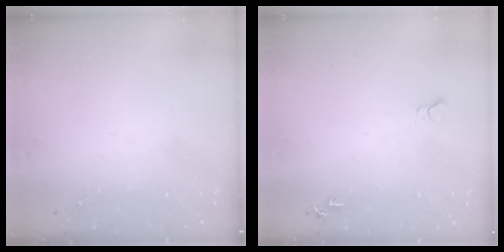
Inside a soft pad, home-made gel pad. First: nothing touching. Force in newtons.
{"total": 5.7, "press": 5.7, "slide": 0.7}